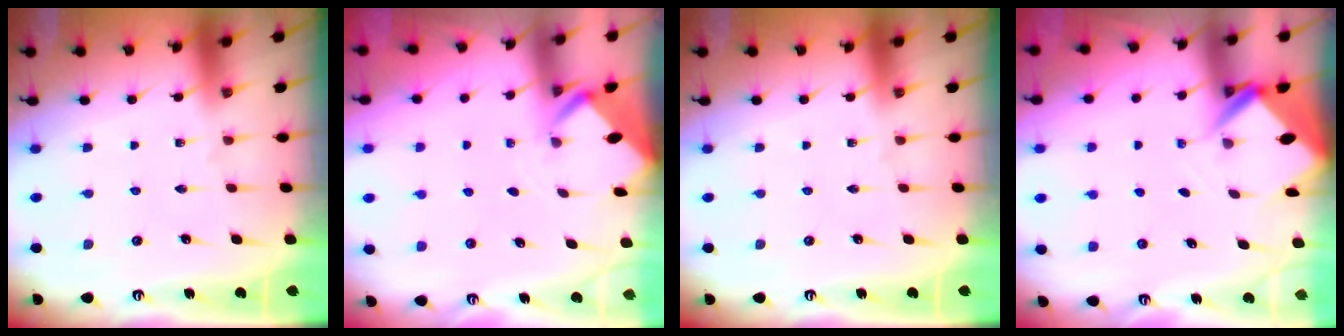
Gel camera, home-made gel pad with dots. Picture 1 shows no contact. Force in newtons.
{"total": 2.0, "press": 2.0, "slide": 0.2}
{"total": 0.0}
{"total": 3.1, "press": 3.1, "slide": 0.1}